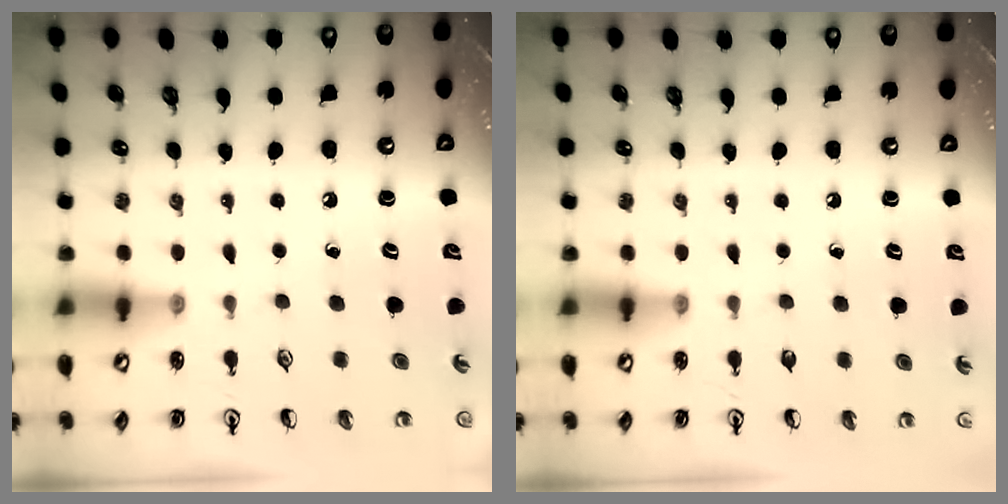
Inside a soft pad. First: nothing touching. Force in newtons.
{"total": 0.0}